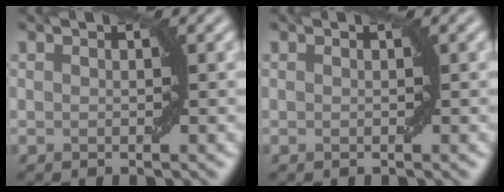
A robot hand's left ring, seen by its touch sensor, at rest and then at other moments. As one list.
[{"total": 0.0}]